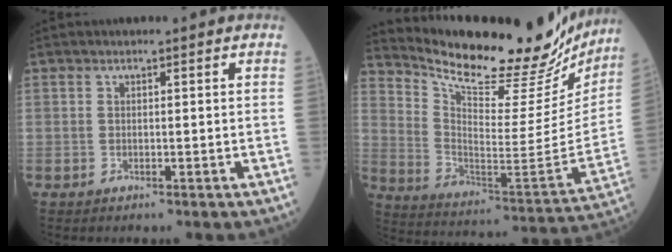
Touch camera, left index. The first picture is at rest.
{"total": 27.4, "force": [24.3, 5.8, 11.1], "torque": [-0.182, -0.072, 0.338]}